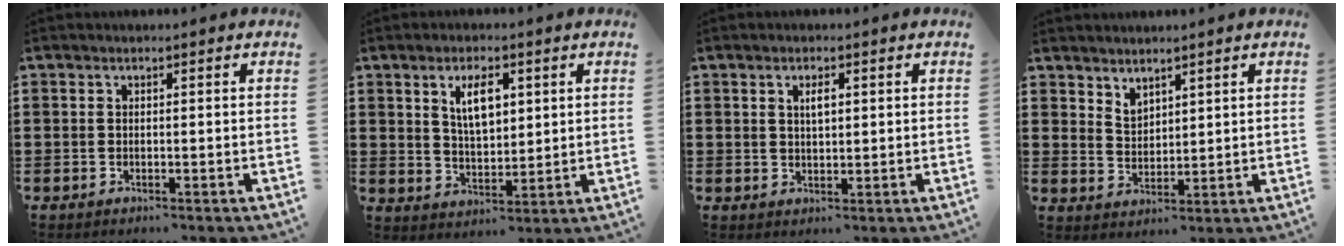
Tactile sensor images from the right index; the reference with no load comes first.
{"total": 5.8, "force": [2.2, 2.8, 4.6], "torque": [-0.084, 0.005, 0.034]}
{"total": 2.1, "force": [0.7, 0.8, 1.8], "torque": [-0.038, 0.004, 0.010]}
{"total": 2.8, "force": [2.5, 1.2, 0.2], "torque": [-0.011, 0.000, 0.049]}